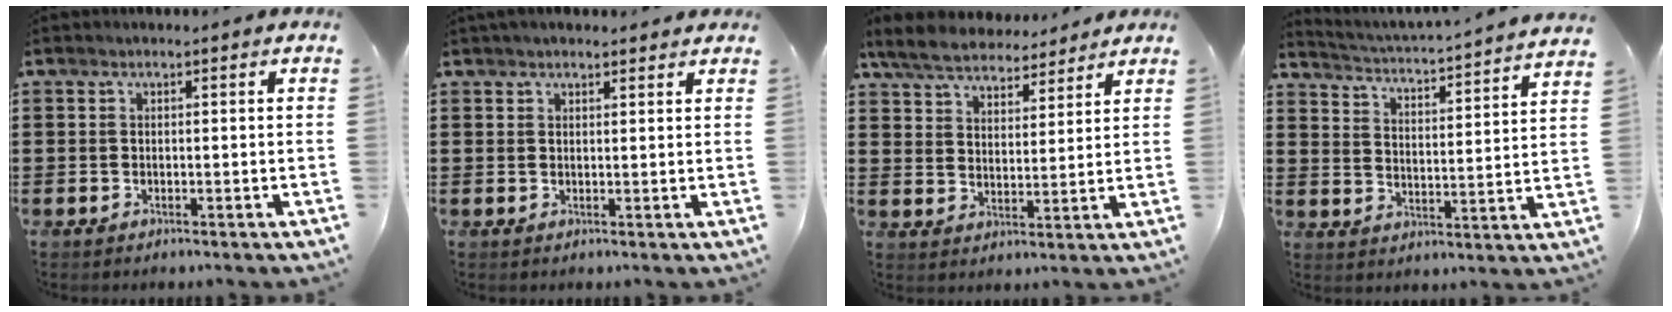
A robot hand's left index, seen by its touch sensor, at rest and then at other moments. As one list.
[{"total": 1.7, "force": [1.6, 0.4, 0.5], "torque": [-0.012, 0.004, 0.031]}, {"total": 6.3, "force": [5.8, 1.9, 1.8], "torque": [-0.061, -0.019, 0.104]}, {"total": 3.0, "force": [2.8, -0.8, 0.7], "torque": [-0.032, -0.035, 0.037]}]